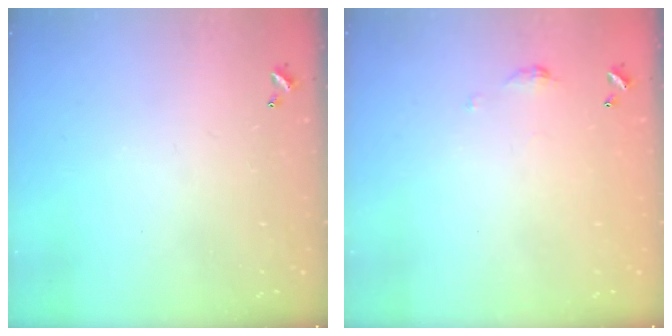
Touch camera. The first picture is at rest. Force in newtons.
{"total": 3.5, "press": 3.5, "slide": 0.6}